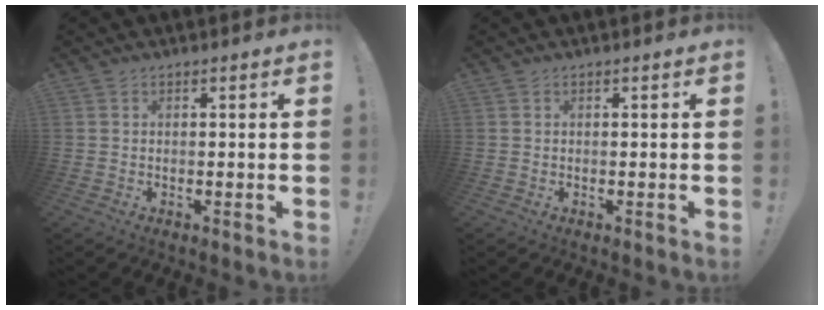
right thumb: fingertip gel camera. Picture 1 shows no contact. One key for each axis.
{"total": 0.0}